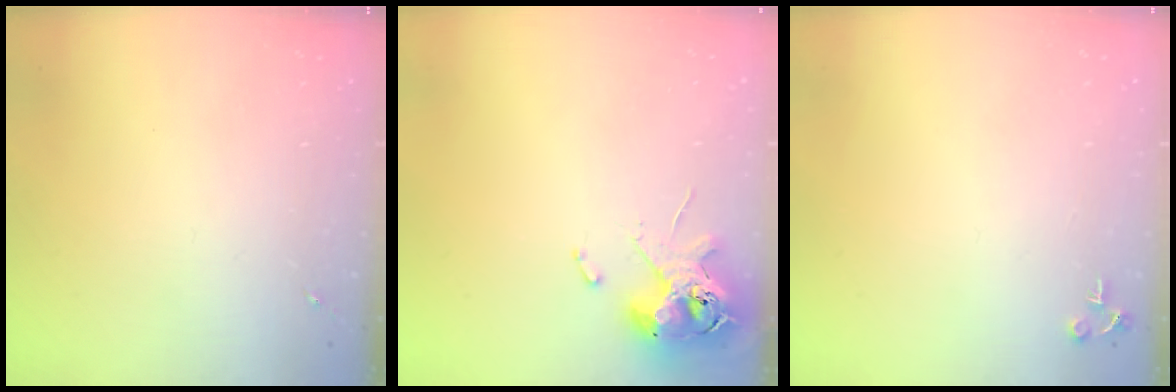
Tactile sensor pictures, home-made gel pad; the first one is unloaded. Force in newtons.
{"total": 11.6, "press": 11.4, "slide": 2.0}
{"total": 4.3, "press": 4.3, "slide": 0.5}